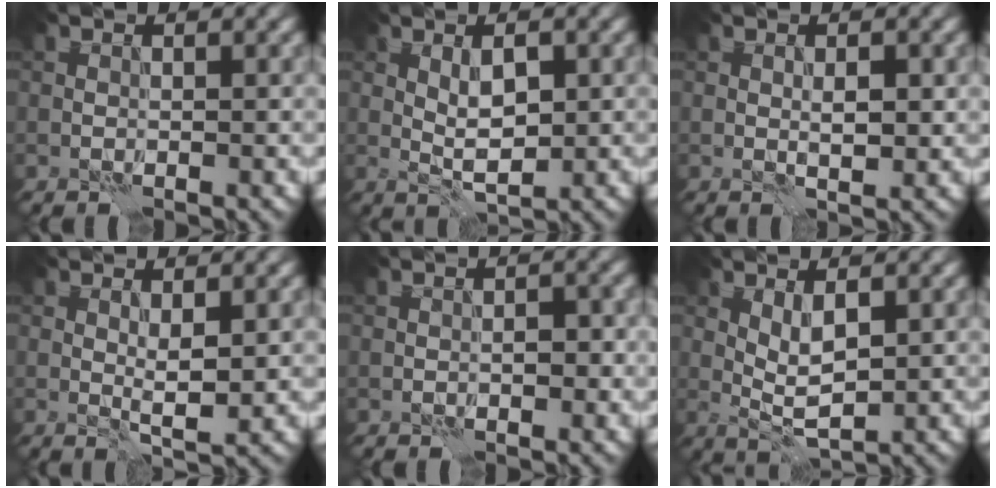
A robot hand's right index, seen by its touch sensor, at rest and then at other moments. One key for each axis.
{"total": 2.9, "fx": 0.2, "fy": 1.1, "fz": 2.7, "tx": -0.049, "ty": -0.002, "tz": 0.005}
{"total": 2.1, "fx": 0.0, "fy": 0.6, "fz": 2.0, "tx": -0.034, "ty": -0.003, "tz": 0.001}
{"total": 2.0, "fx": 0.3, "fy": 0.3, "fz": 2.0, "tx": -0.037, "ty": -0.004, "tz": 0.006}
{"total": 2.0, "fx": -0.3, "fy": 1.1, "fz": 1.7, "tx": -0.016, "ty": 0.004, "tz": -0.005}
{"total": 2.9, "fx": 0.4, "fy": 0.9, "fz": 2.7, "tx": -0.054, "ty": -0.002, "tz": 0.010}